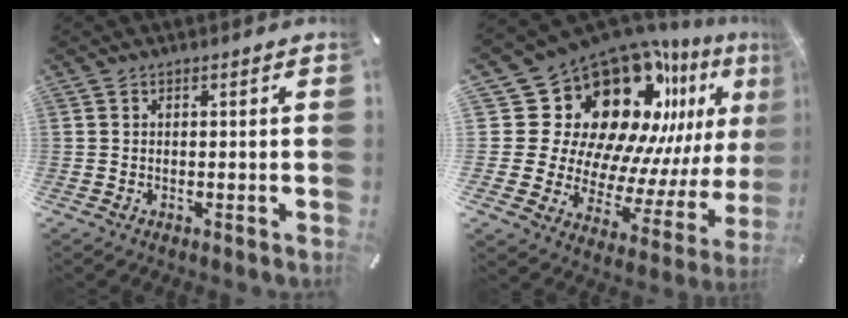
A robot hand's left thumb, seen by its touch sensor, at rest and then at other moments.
{"total": 24.5, "force": [13.7, 15.2, 13.4], "torque": [-0.221, -0.166, 0.268]}